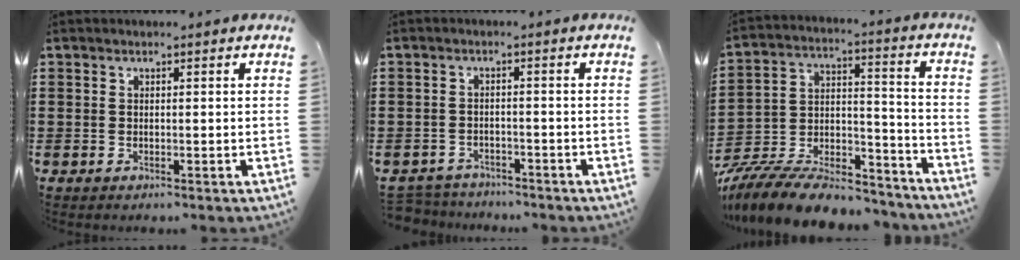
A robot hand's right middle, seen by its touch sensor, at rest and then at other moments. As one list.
[{"total": 2.8, "force": [-2.8, 0.6, -0.2], "torque": [-0.004, 0.000, -0.061]}, {"total": 11.0, "force": [-10.2, 2.2, 3.4], "torque": [-0.063, 0.023, -0.204]}]